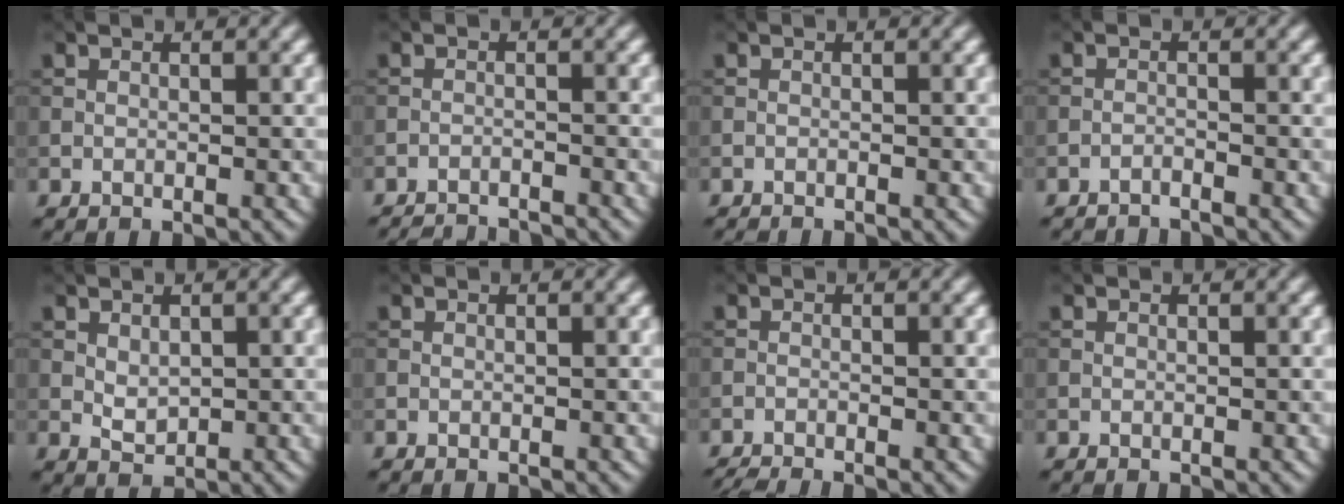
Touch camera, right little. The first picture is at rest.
{"total": 5.1, "force": [-5.0, 0.7, 1.0], "torque": [-0.016, -0.009, -0.075]}
{"total": 0.9, "force": [-0.9, 0.1, 0.1], "torque": [0.003, -0.004, -0.018]}
{"total": 1.5, "force": [-1.4, 0.1, 0.2], "torque": [-0.001, -0.003, -0.032]}
{"total": 1.7, "force": [0.3, 1.2, 1.2], "torque": [-0.024, -0.004, 0.011]}
{"total": 0.0}
{"total": 2.0, "force": [-1.8, 0.1, 0.8], "torque": [-0.018, -0.005, -0.040]}
{"total": 0.0}